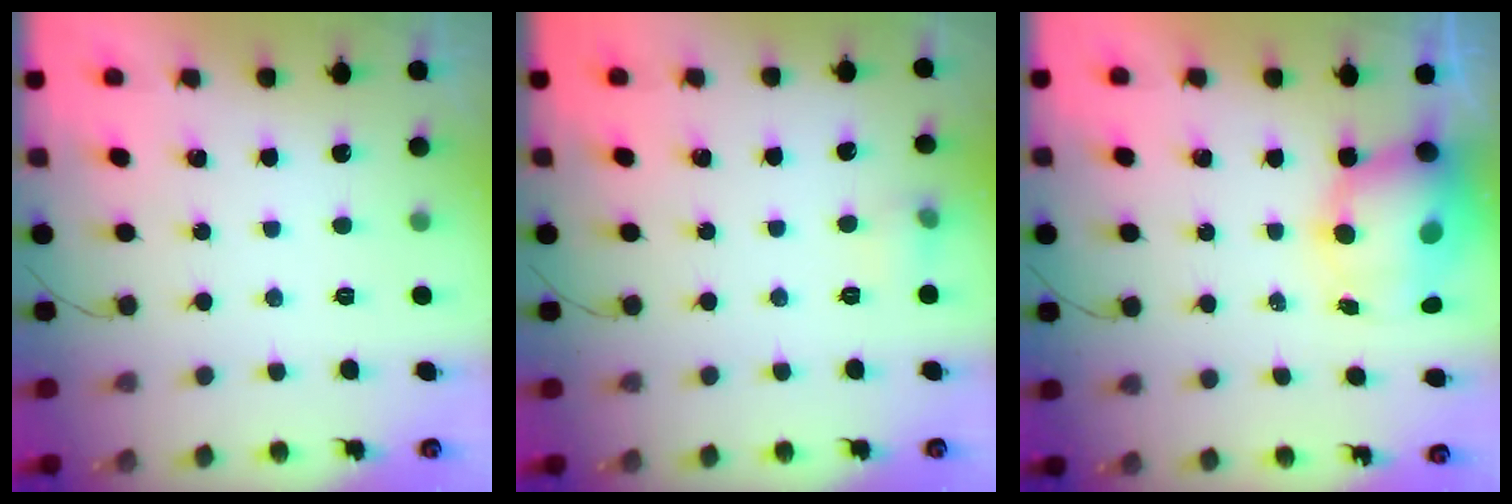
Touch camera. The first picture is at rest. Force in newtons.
{"total": 5.6, "press": 5.3, "slide": 1.8}
{"total": 9.4, "press": 9.0, "slide": 2.7}